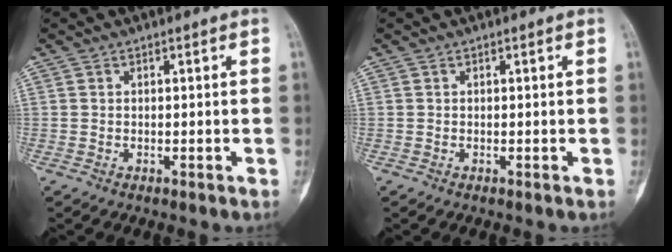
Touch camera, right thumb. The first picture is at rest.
{"total": 0.0}